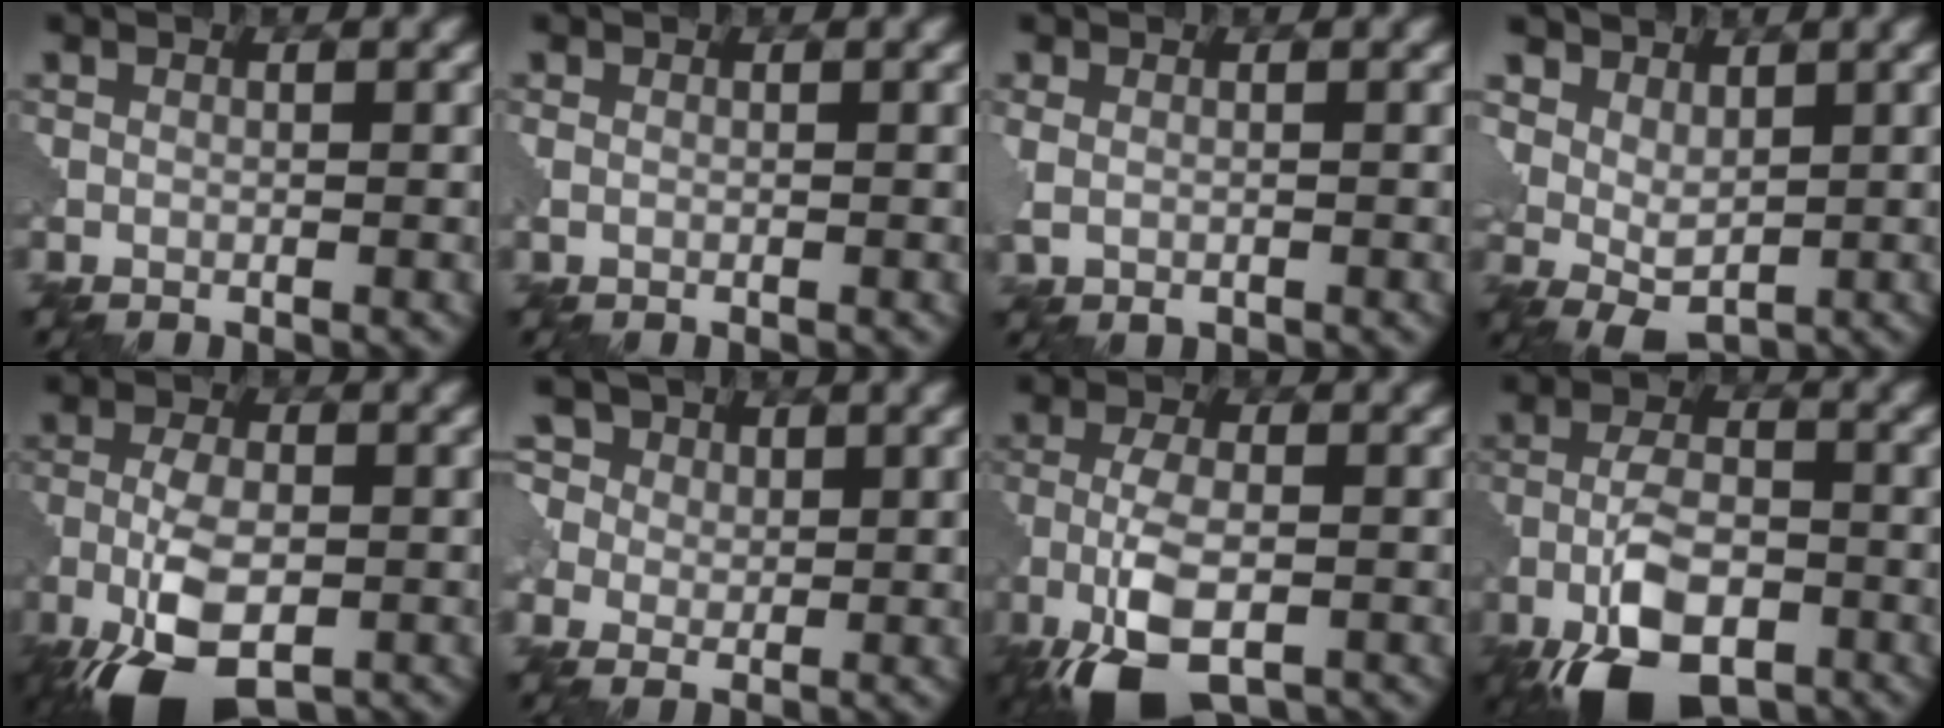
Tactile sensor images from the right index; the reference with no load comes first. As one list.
[{"total": 0.7, "force": [0.2, 0.4, 0.5], "torque": [-0.011, 0.000, 0.006]}, {"total": 1.6, "force": [-0.3, 1.1, 1.1], "torque": [-0.025, -0.007, -0.001]}, {"total": 3.8, "force": [2.1, 2.5, 1.9], "torque": [-0.036, -0.002, 0.031]}, {"total": 9.2, "force": [-4.9, 4.1, 6.6], "torque": [-0.139, -0.016, -0.091]}, {"total": 8.2, "force": [3.6, 6.1, 4.2], "torque": [-0.089, 0.028, 0.035]}, {"total": 8.2, "force": [-4.6, 3.3, 6.0], "torque": [-0.127, -0.011, -0.091]}, {"total": 9.5, "force": [-5.3, 4.3, 6.5], "torque": [-0.129, -0.008, -0.106]}]